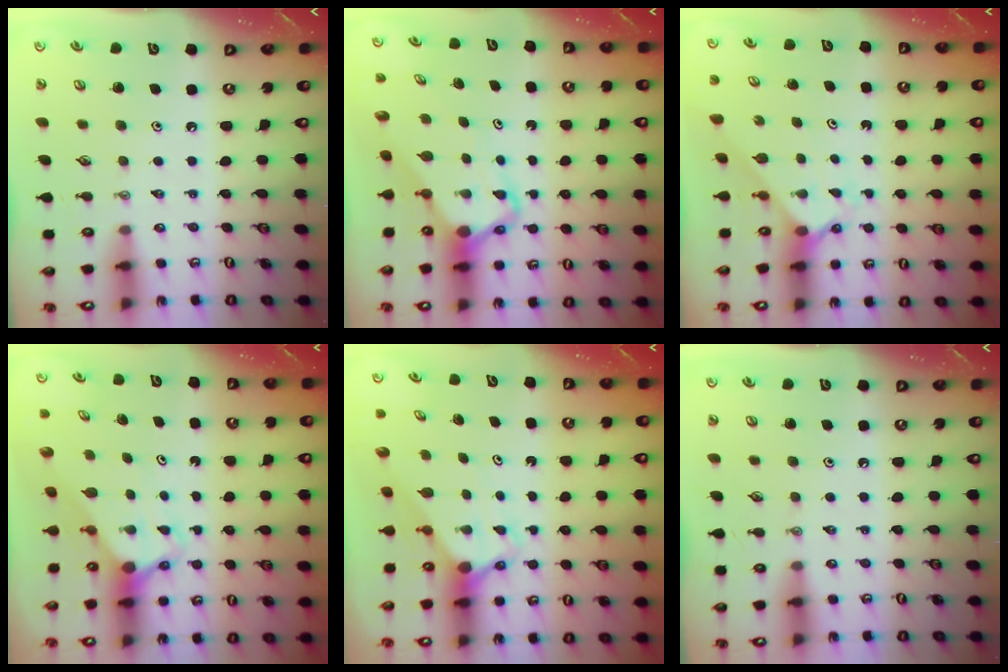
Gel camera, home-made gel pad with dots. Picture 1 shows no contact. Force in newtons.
{"total": 5.6, "press": 5.5, "slide": 0.6}
{"total": 1.9, "press": 1.9, "slide": 0.2}
{"total": 2.7, "press": 2.7, "slide": 0.2}
{"total": 2.8, "press": 2.8, "slide": 0.2}
{"total": 0.0}